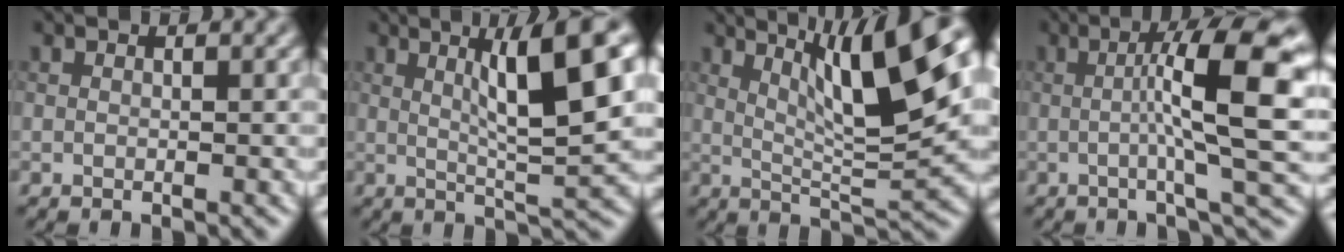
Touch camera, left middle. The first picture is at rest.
{"total": 8.8, "force": [2.7, 1.7, 8.2], "torque": [-0.108, 0.008, 0.045]}
{"total": 11.6, "force": [4.9, 2.9, 10.1], "torque": [-0.130, 0.020, 0.073]}
{"total": 9.9, "force": [0.7, 1.8, 9.7], "torque": [-0.126, 0.017, 0.004]}